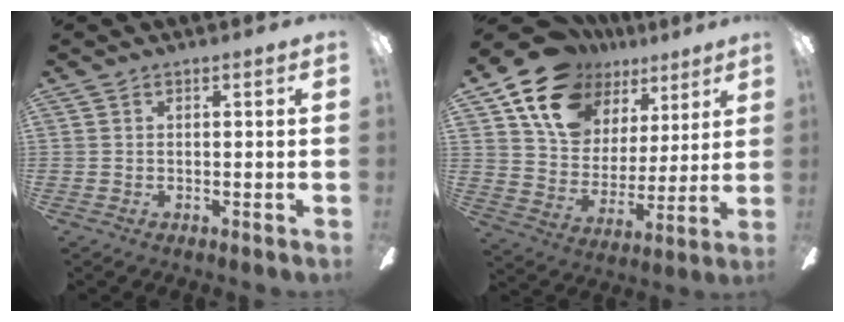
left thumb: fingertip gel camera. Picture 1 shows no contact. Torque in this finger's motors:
{"motor_torque": [1.04, 1.05, 1.38, -1.38, 0.08]}